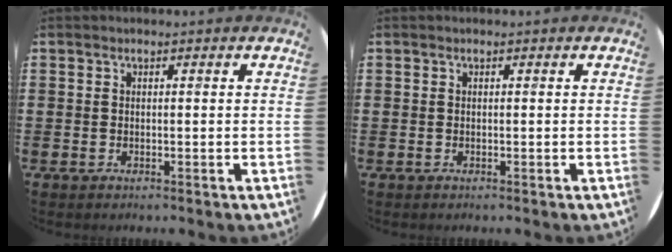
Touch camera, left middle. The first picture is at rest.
{"total": 0.0}